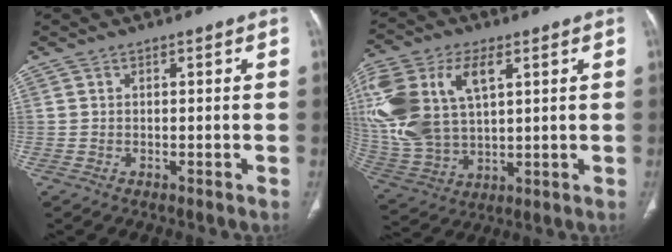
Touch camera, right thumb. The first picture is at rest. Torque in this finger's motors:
{"motor_torque": [1.66, 1.77, 1.49, 0.95, 0.68]}